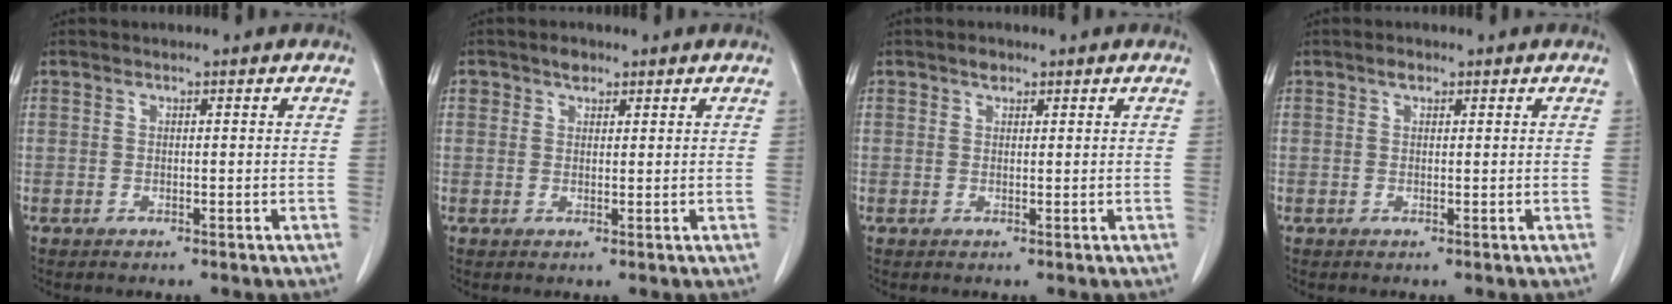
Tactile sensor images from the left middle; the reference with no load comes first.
{"total": 1.7, "force": [1.1, 1.2, 0.5], "torque": [-0.009, 0.005, 0.016]}
{"total": 1.1, "force": [0.7, 0.7, 0.4], "torque": [-0.007, 0.002, 0.011]}
{"total": 0.9, "force": [0.6, 0.6, 0.5], "torque": [-0.009, 0.003, 0.008]}